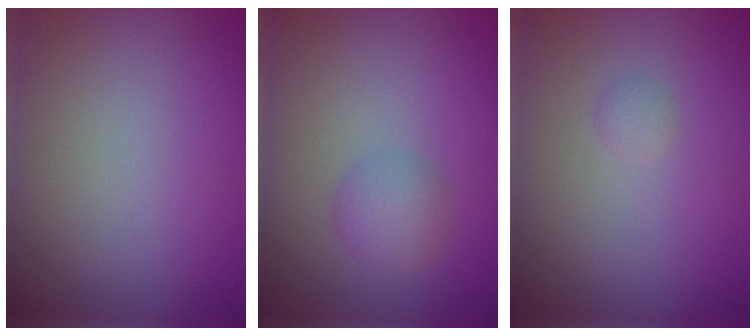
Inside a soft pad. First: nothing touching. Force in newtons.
{"total": 2.4, "press": 2.4, "slide": 0.0}
{"total": 0.6, "press": 0.6, "slide": 0.0}